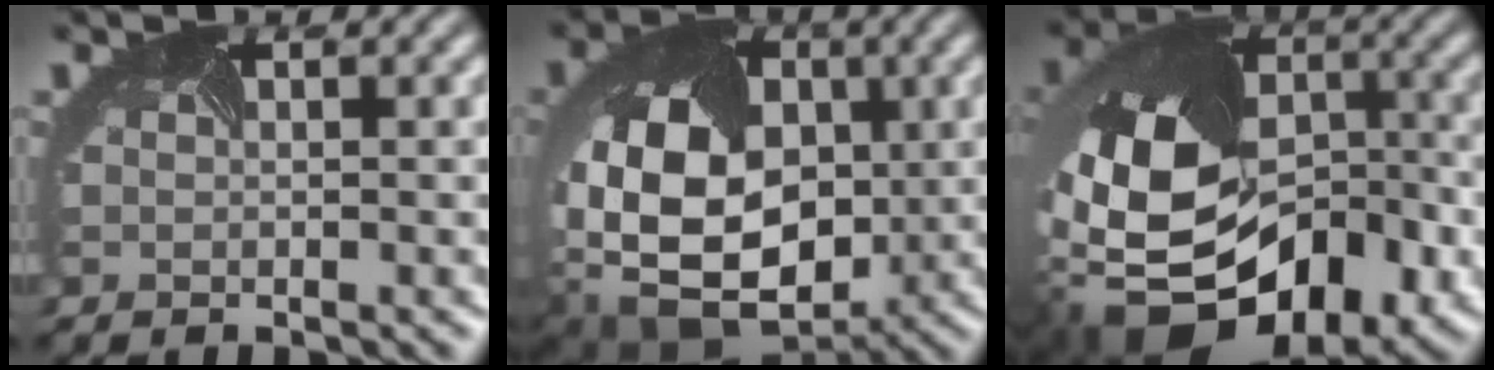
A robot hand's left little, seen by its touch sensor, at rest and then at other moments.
{"total": 16.6, "force": [-0.3, 13.1, 10.2], "torque": [-0.212, -0.027, -0.013]}
{"total": 16.9, "force": [-4.6, 11.8, 11.2], "torque": [-0.229, -0.017, -0.069]}